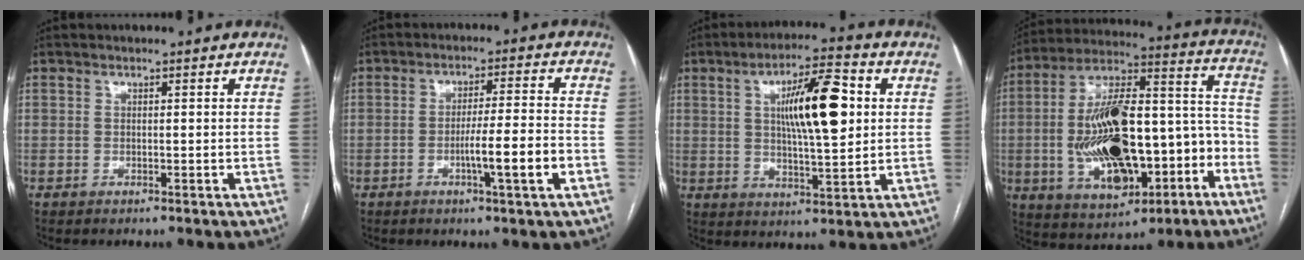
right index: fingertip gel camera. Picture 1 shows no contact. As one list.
[{"total": 7.8, "force": [-2.7, -0.4, 7.3], "torque": [-0.116, -0.001, -0.045]}, {"total": 12.6, "force": [2.7, 2.5, 12.1], "torque": [-0.202, 0.012, 0.043]}, {"total": 23.5, "force": [-6.0, 9.5, 20.7], "torque": [-0.377, 0.027, -0.077]}]